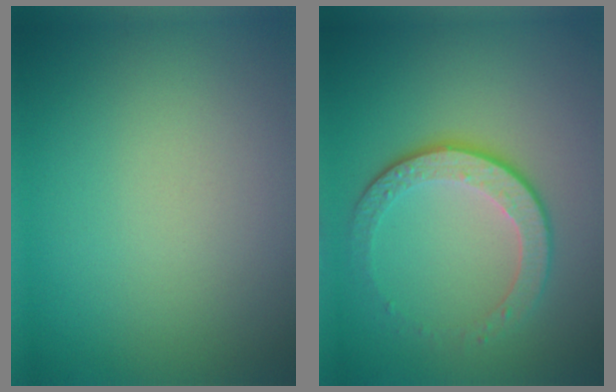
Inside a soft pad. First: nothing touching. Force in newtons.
{"total": 4.3, "press": 3.0, "slide": 3.1}